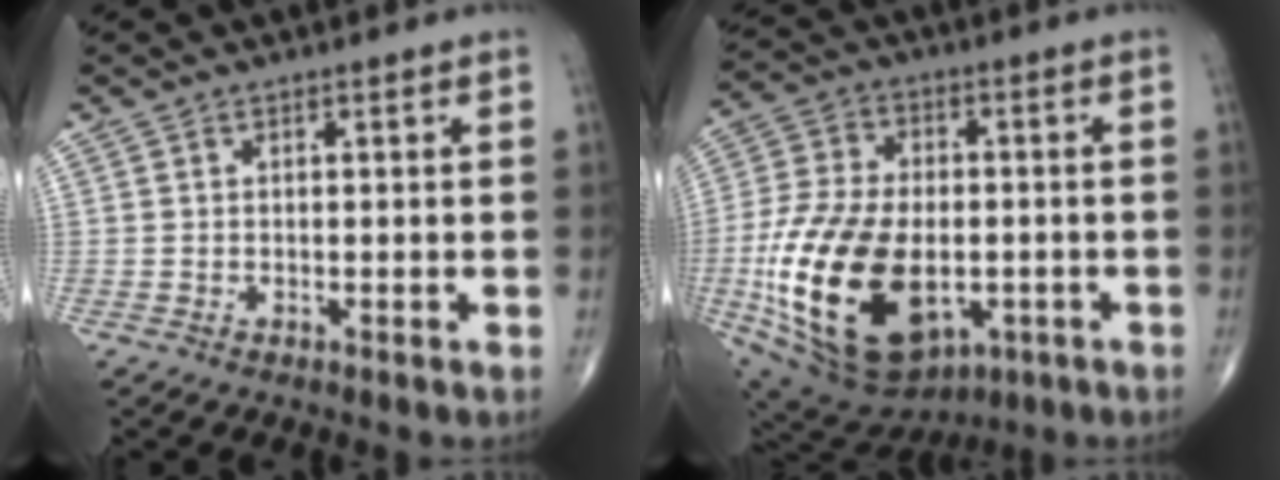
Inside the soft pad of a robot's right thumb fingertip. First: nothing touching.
{"total": 26.4, "force": [-6.1, 15.5, 20.4], "torque": [-0.403, -0.009, -0.083]}